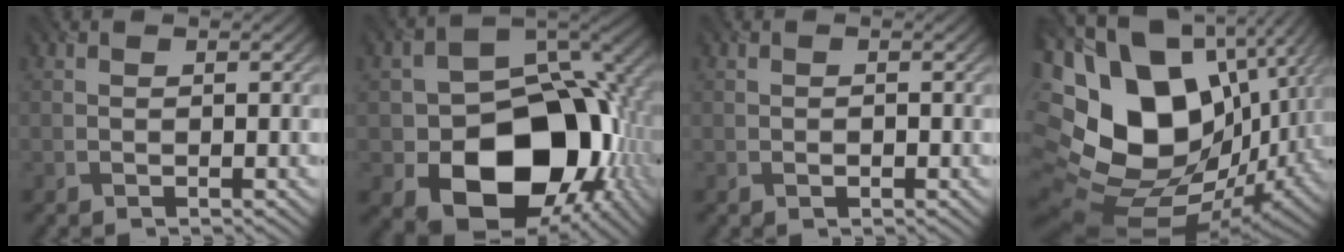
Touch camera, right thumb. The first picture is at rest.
{"total": 17.4, "force": [-5.0, 12.5, 11.1], "torque": [-0.149, -0.046, -0.074]}
{"total": 0.8, "force": [-0.3, 0.5, 0.5], "torque": [-0.007, -0.001, -0.005]}
{"total": 22.4, "force": [1.3, 16.5, 15.2], "torque": [-0.337, -0.037, 0.067]}